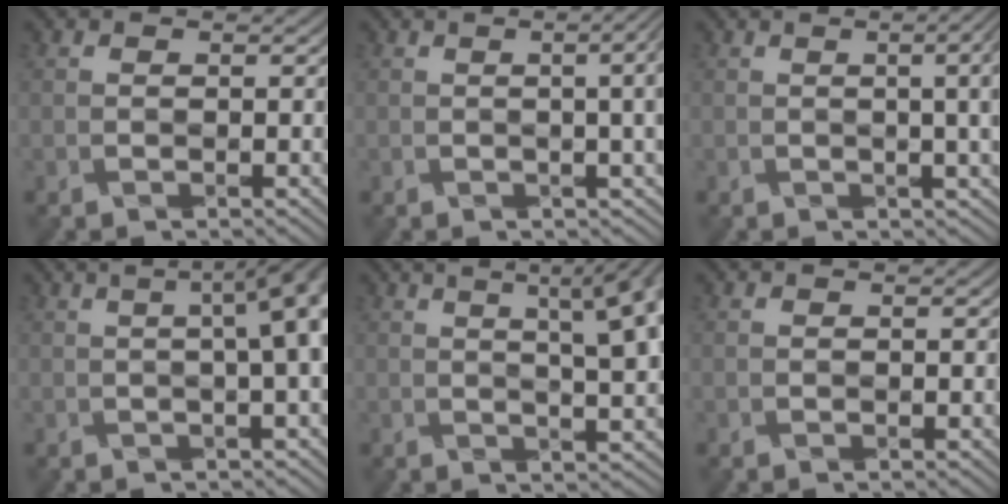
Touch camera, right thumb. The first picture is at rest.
{"total": 7.8, "force": [0.5, 2.5, 7.4], "torque": [-0.061, 0.025, -0.001]}
{"total": 8.9, "force": [0.8, 2.9, 8.3], "torque": [-0.067, 0.025, 0.003]}
{"total": 12.1, "force": [0.8, 3.7, 11.5], "torque": [-0.093, 0.039, -0.005]}
{"total": 13.6, "force": [4.0, 4.5, 12.2], "torque": [-0.131, 0.052, 0.048]}
{"total": 0.0}